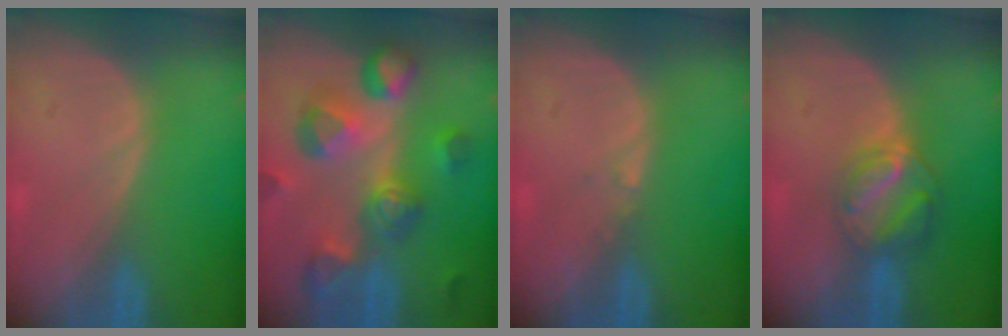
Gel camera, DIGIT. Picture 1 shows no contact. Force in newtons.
{"total": 11.2, "press": 10.0, "slide": 5.0}
{"total": 0.6, "press": 0.5, "slide": 0.4}
{"total": 6.5, "press": 5.5, "slide": 3.3}